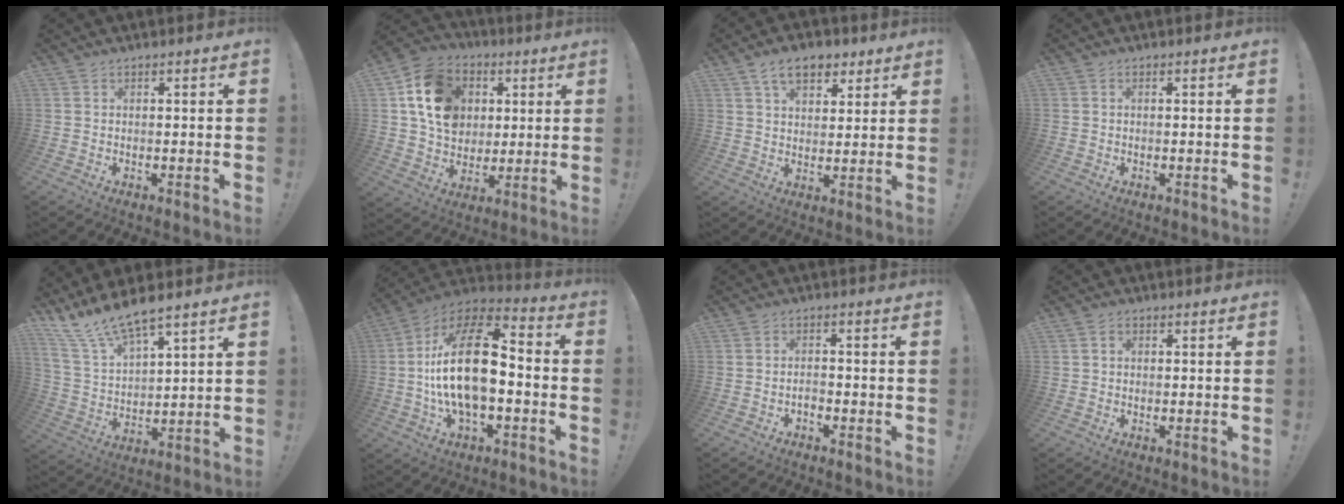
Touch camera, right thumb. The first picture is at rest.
{"total": 17.2, "force": [4.8, 13.9, 8.9], "torque": [-0.136, -0.006, 0.103]}
{"total": 10.2, "force": [5.8, 6.1, 5.7], "torque": [-0.082, -0.016, 0.109]}
{"total": 0.0}
{"total": 11.3, "force": [10.3, 1.4, 4.6], "torque": [-0.110, -0.079, 0.189]}
{"total": 22.8, "force": [-1.2, 11.3, 19.7], "torque": [-0.359, 0.013, -0.020]}
{"total": 1.9, "force": [-1.5, 0.6, 1.0], "torque": [-0.014, 0.000, -0.026]}
{"total": 1.0, "force": [0.0, 0.9, 0.5], "torque": [-0.002, 0.000, 0.000]}